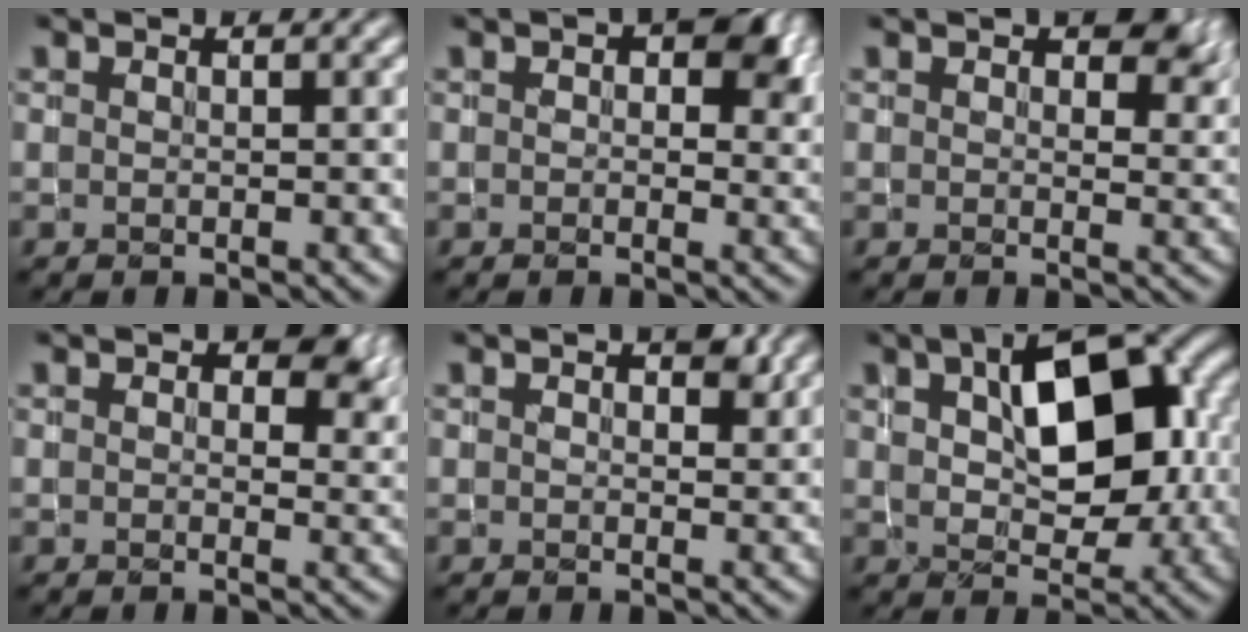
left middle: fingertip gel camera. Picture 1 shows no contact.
{"total": 5.2, "force": [1.4, 3.2, 3.8], "torque": [-0.042, 0.002, 0.019]}
{"total": 3.7, "force": [1.9, 2.0, 2.4], "torque": [-0.030, -0.002, 0.030]}
{"total": 4.4, "force": [1.7, 2.8, 2.9], "torque": [-0.036, -0.006, 0.022]}
{"total": 1.9, "force": [0.9, 1.1, 1.2], "torque": [-0.014, 0.000, 0.017]}
{"total": 9.9, "force": [2.2, 5.4, 8.1], "torque": [-0.129, 0.014, 0.035]}